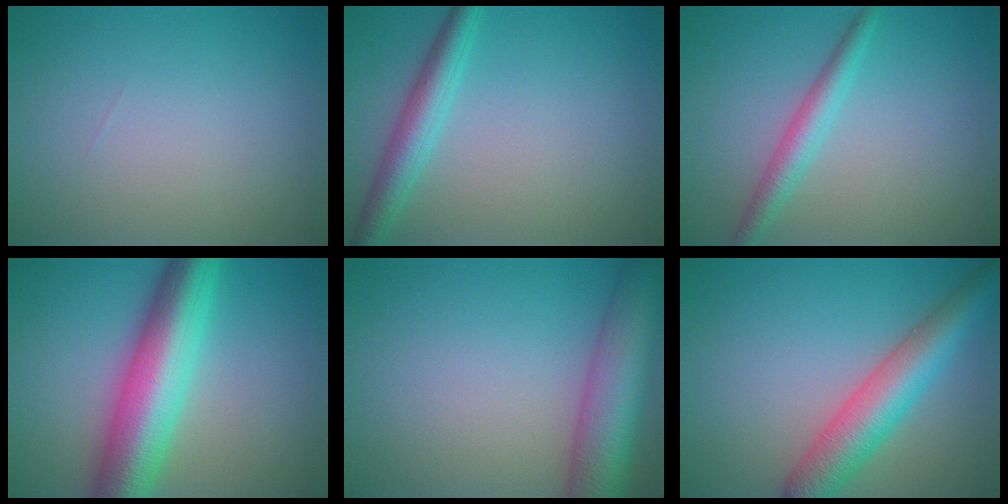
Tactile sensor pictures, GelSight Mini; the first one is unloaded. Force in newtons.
{"total": 3.5, "press": 3.5, "slide": 0.1}
{"total": 2.7, "press": 2.7, "slide": 0.1}
{"total": 10.0, "press": 10.0, "slide": 0.1}
{"total": 8.5, "press": 8.5, "slide": 0.4}
{"total": 6.3, "press": 6.3, "slide": 0.2}